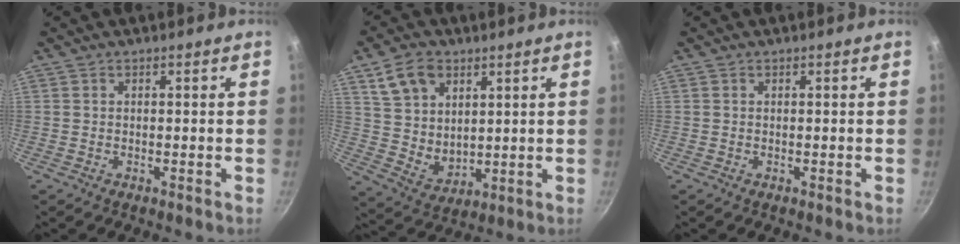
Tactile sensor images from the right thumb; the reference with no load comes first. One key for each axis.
{"total": 11.2, "fx": 5.1, "fy": 7.9, "fz": 6.2, "tx": -0.091, "ty": -0.020, "tz": 0.109}
{"total": 0.0}